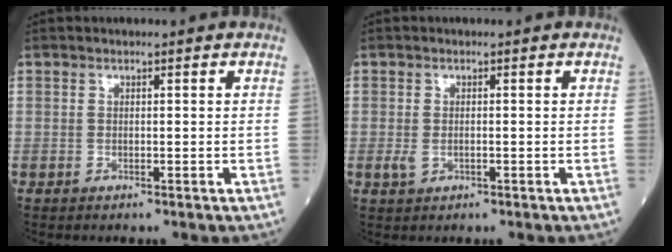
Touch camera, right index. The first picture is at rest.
{"total": 2.0, "force": [-0.4, 1.1, 1.6], "torque": [-0.034, -0.002, -0.002]}